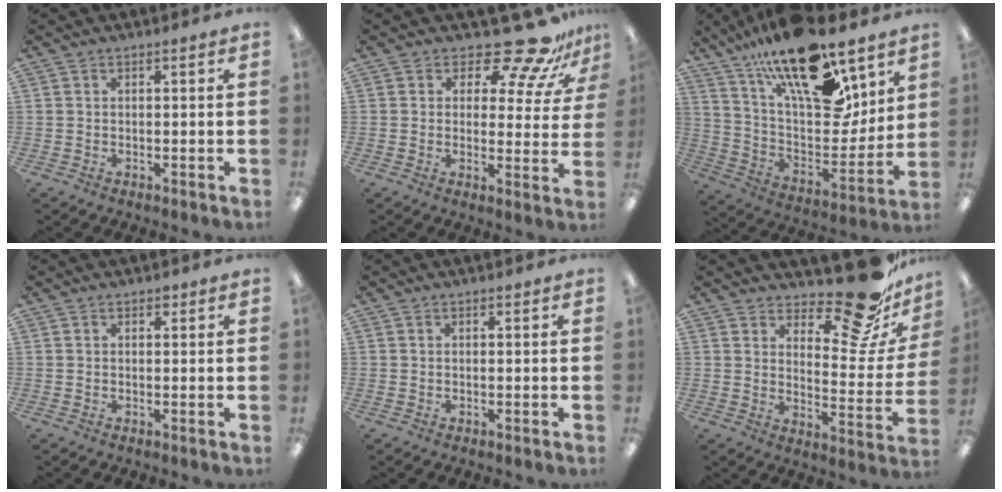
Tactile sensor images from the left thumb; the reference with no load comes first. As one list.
[{"total": 14.2, "force": [11.5, 4.7, 6.9], "torque": [-0.102, -0.084, 0.197]}, {"total": 24.4, "force": [16.6, 9.7, 15.0], "torque": [-0.255, -0.102, 0.286]}, {"total": 0.9, "force": [0.5, 0.6, 0.3], "torque": [0.001, -0.001, 0.008]}, {"total": 0.0}, {"total": 18.0, "force": [13.9, 6.2, 9.6], "torque": [-0.126, -0.111, 0.232]}]